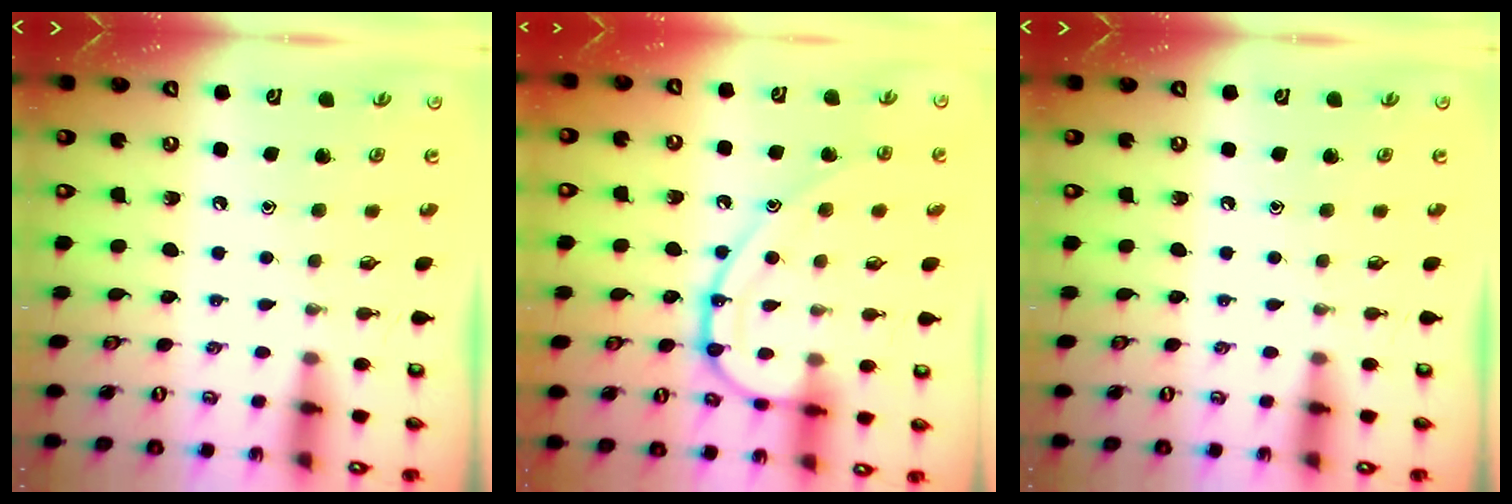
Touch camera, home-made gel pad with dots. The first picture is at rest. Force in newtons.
{"total": 13.7, "press": 13.6, "slide": 1.1}
{"total": 0.0}